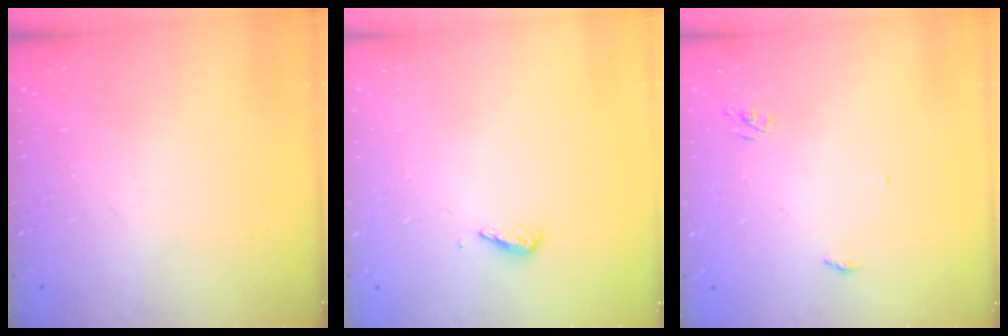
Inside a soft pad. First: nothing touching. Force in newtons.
{"total": 2.9, "press": 2.9, "slide": 0.4}
{"total": 2.6, "press": 2.6, "slide": 0.2}